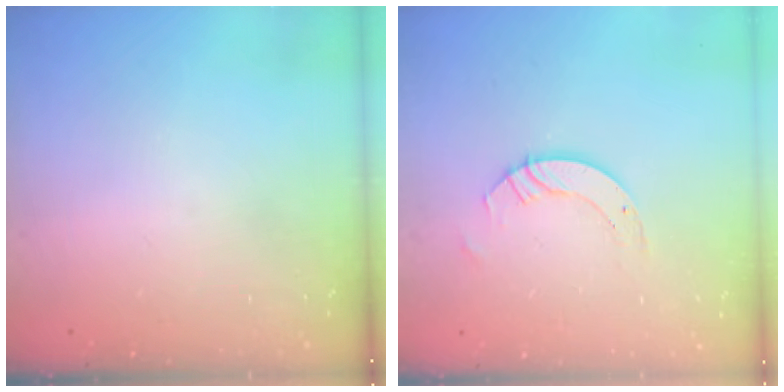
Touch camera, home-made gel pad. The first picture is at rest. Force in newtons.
{"total": 6.2, "press": 6.2, "slide": 0.6}